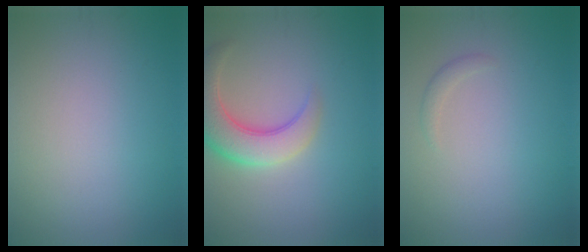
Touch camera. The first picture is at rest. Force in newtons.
{"total": 5.7, "press": 5.6, "slide": 0.7}
{"total": 0.8, "press": 0.8, "slide": 0.1}